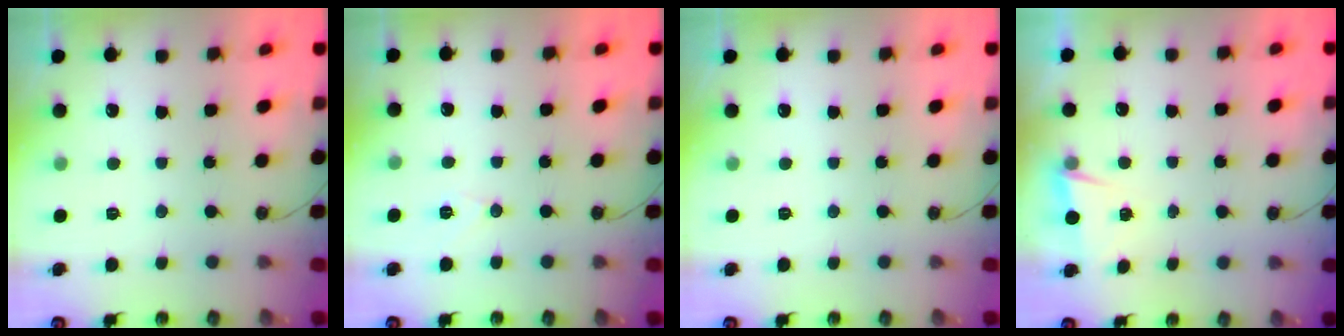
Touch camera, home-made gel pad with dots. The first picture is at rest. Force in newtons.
{"total": 6.0, "press": 5.5, "slide": 2.3}
{"total": 0.0}
{"total": 2.4, "press": 2.2, "slide": 1.1}